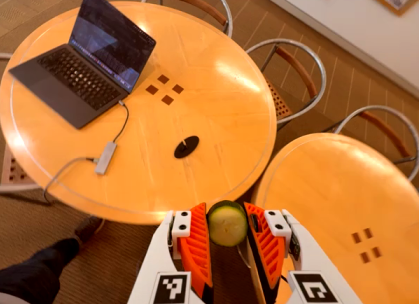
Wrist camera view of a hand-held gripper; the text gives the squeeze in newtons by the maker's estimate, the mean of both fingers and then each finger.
{"total": 8.1, "left": 7.9, "right": 8.2}